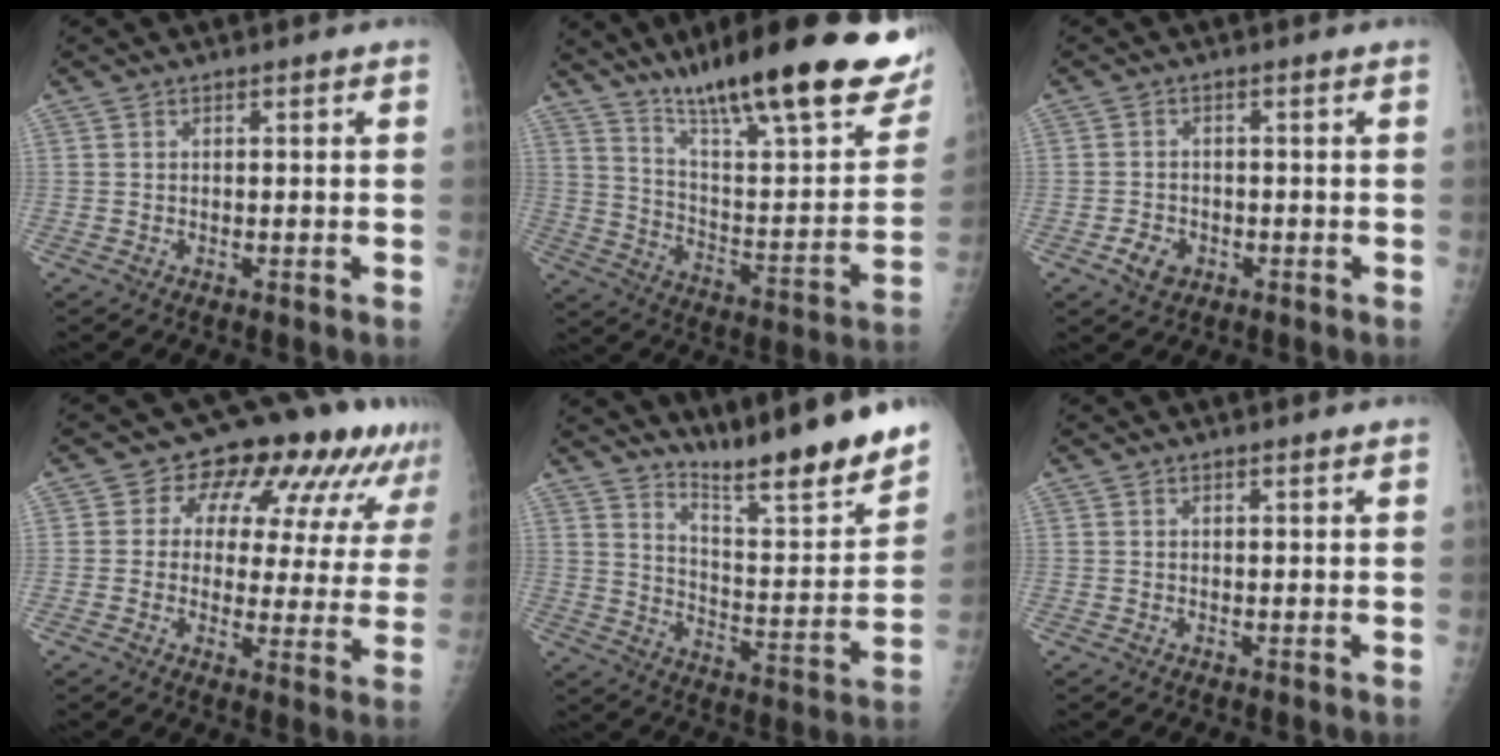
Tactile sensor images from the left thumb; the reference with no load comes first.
{"total": 30.5, "force": [20.4, 6.1, 21.8], "torque": [-0.294, -0.065, 0.310]}
{"total": 3.3, "force": [-1.4, 2.5, 1.6], "torque": [-0.023, 0.003, -0.020]}
{"total": 16.9, "force": [9.6, 9.6, 10.0], "torque": [-0.086, -0.017, 0.108]}
{"total": 18.2, "force": [15.7, 1.0, 9.3], "torque": [-0.118, -0.126, 0.240]}
{"total": 0.7, "force": [0.6, -0.1, 0.3], "torque": [-0.009, -0.002, 0.012]}